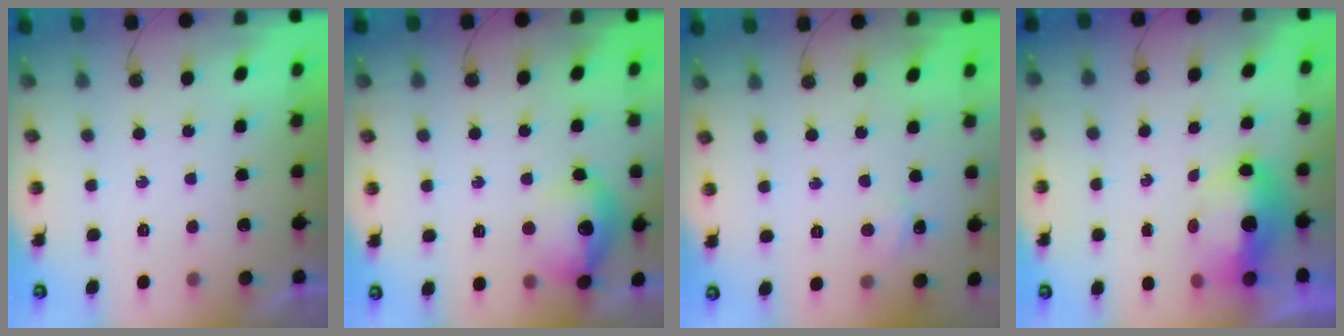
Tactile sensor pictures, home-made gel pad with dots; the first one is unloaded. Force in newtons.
{"total": 14.7, "press": 14.6, "slide": 1.1}
{"total": 2.8, "press": 2.8, "slide": 0.3}
{"total": 8.4, "press": 8.2, "slide": 1.8}